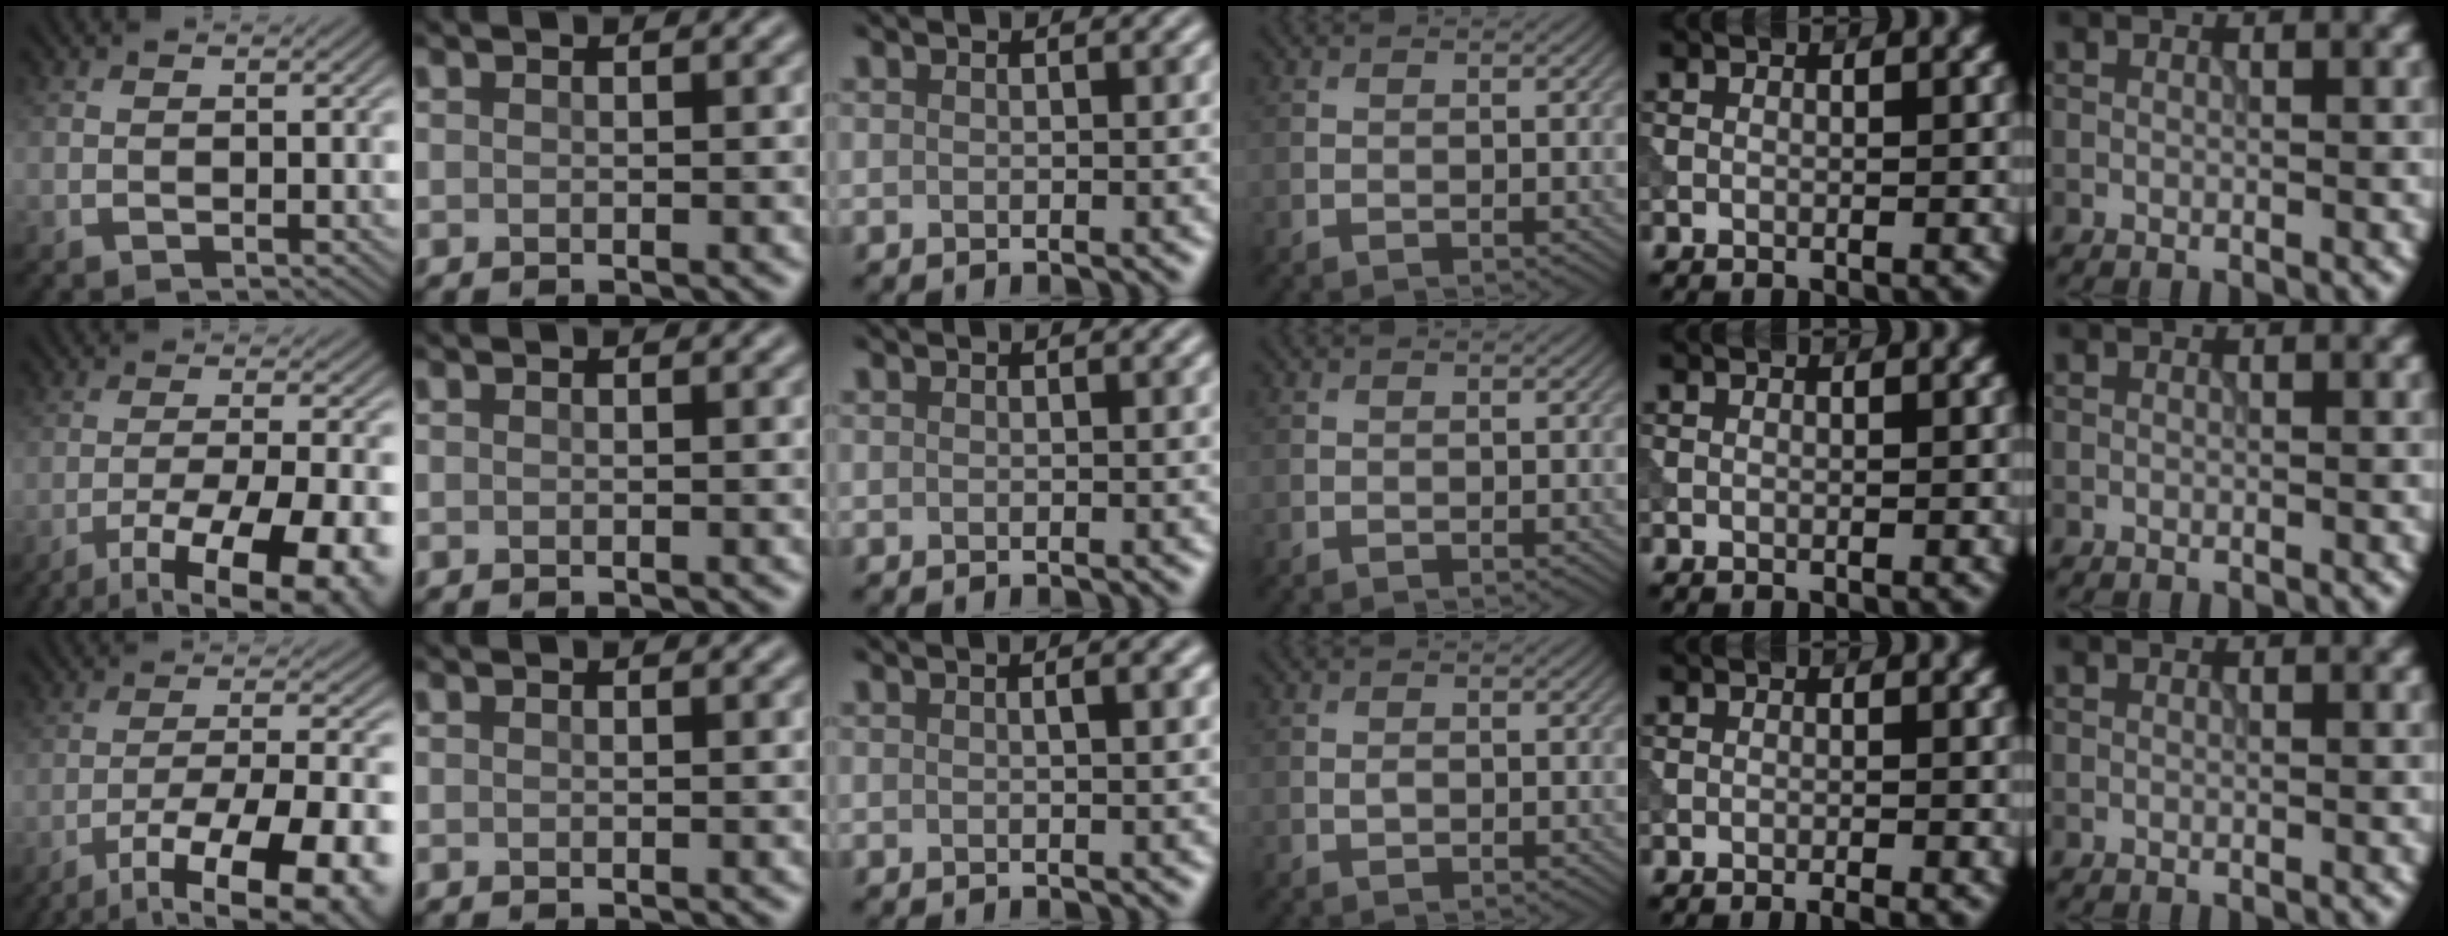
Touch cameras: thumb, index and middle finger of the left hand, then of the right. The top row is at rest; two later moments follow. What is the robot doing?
{"motion": "extract", "object": "tissue"}